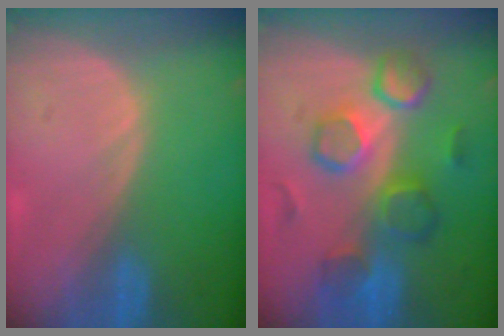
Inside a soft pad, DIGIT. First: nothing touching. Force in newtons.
{"total": 9.1, "press": 8.8, "slide": 2.0}